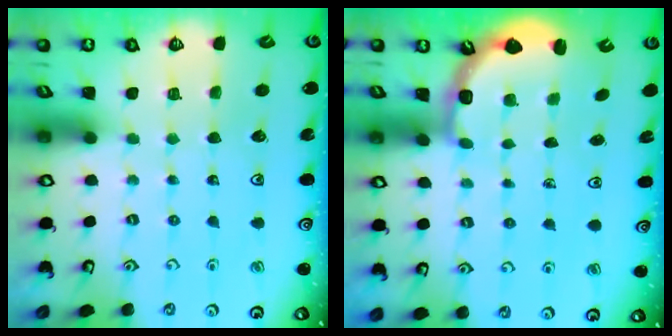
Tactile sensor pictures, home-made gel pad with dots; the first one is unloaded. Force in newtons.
{"total": 3.2, "press": 2.2, "slide": 2.4}